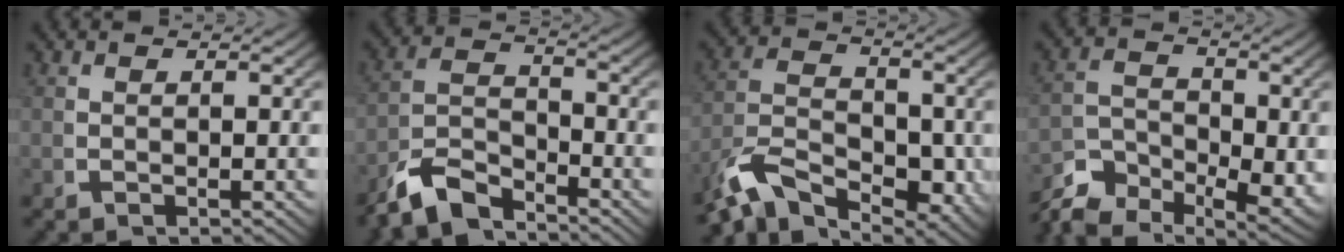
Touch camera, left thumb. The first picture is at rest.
{"total": 6.3, "force": [-4.1, 3.4, 3.4], "torque": [-0.058, -0.023, -0.069]}
{"total": 8.2, "force": [-3.3, 4.9, 5.8], "torque": [-0.100, -0.034, -0.051]}
{"total": 5.6, "force": [-3.5, 3.1, 3.0], "torque": [-0.032, -0.027, -0.061]}